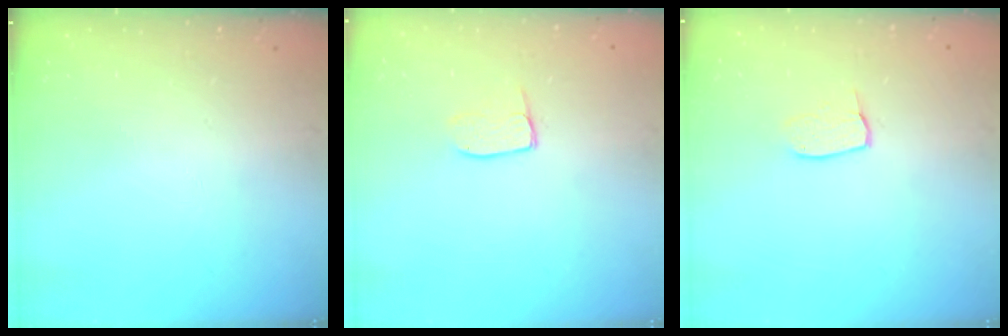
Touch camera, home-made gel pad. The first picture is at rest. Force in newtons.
{"total": 5.3, "press": 5.3, "slide": 0.4}
{"total": 5.2, "press": 5.2, "slide": 0.3}